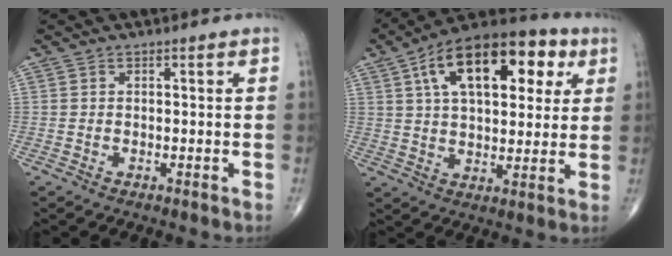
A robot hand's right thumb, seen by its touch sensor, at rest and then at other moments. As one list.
[{"total": 21.0, "force": [7.6, 10.9, 16.2], "torque": [-0.224, 0.009, 0.113]}]